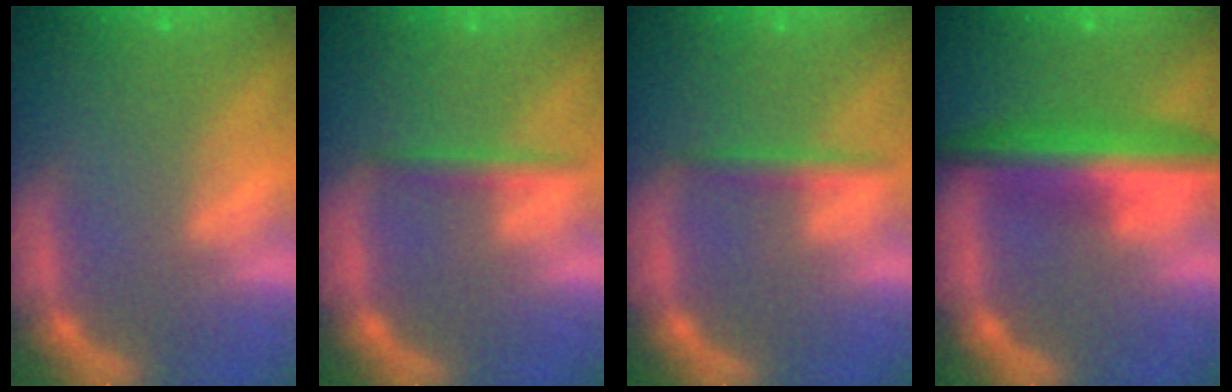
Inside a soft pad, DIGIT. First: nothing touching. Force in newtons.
{"total": 1.9}
{"total": 1.9}
{"total": 7.1}